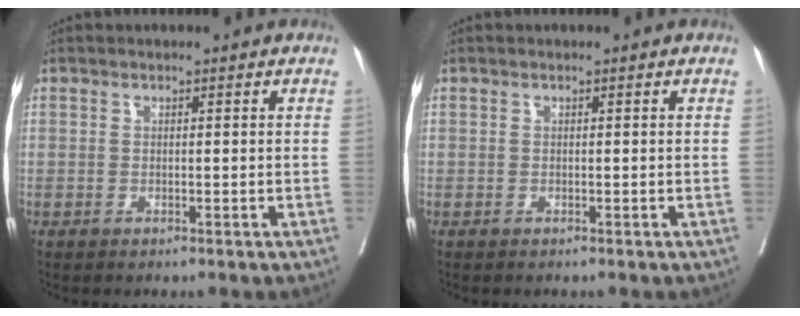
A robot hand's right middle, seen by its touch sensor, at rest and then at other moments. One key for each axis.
{"total": 0.0}